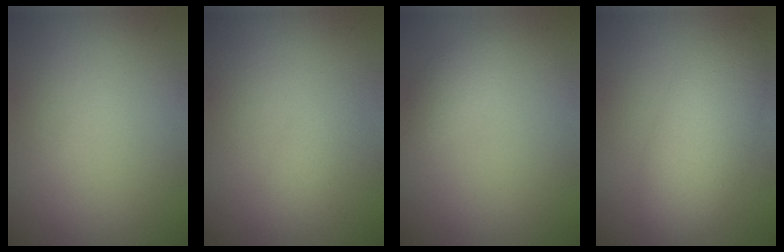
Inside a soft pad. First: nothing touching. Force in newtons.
{"total": 1.2, "press": 1.2, "slide": 0.0}
{"total": 1.1, "press": 1.1, "slide": 0.1}
{"total": 5.4, "press": 5.4, "slide": 0.1}